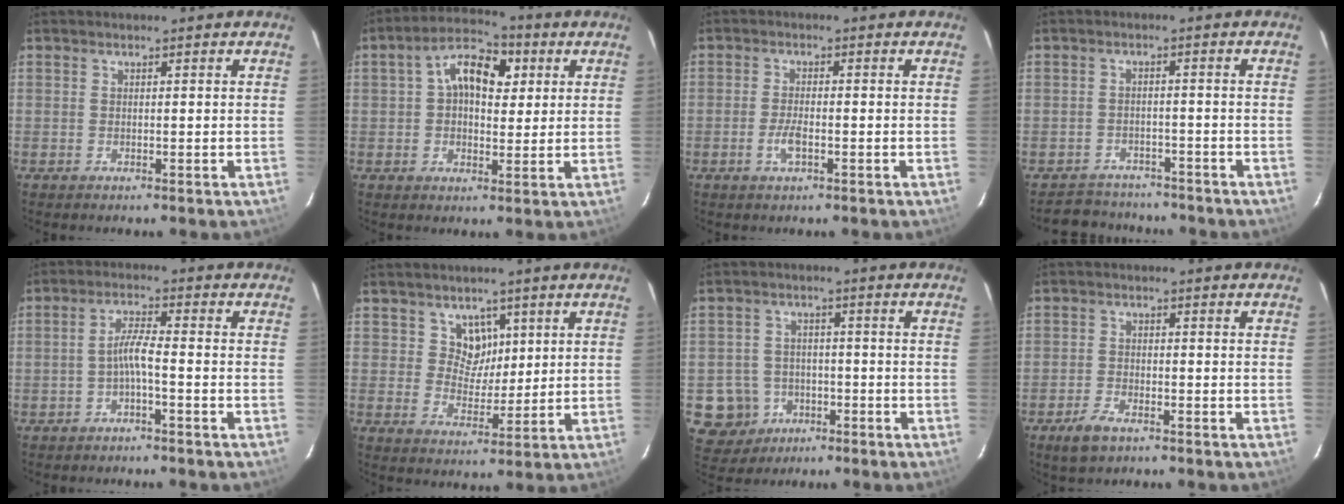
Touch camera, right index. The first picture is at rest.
{"total": 10.2, "force": [2.9, 6.1, 7.6], "torque": [-0.124, 0.033, 0.046]}
{"total": 3.3, "force": [-1.4, 1.0, 2.9], "torque": [-0.064, -0.002, -0.027]}
{"total": 8.3, "force": [-7.3, 3.7, 1.2], "torque": [-0.035, 0.016, -0.098]}
{"total": 3.4, "force": [-1.7, -0.1, 2.9], "torque": [-0.066, 0.009, -0.032]}
{"total": 5.3, "force": [2.5, 4.4, 1.3], "torque": [-0.016, -0.003, 0.048]}
{"total": 8.3, "force": [-3.2, 7.6, 1.0], "torque": [-0.048, 0.024, -0.040]}
{"total": 4.5, "force": [-3.2, 2.0, 2.6], "torque": [-0.069, -0.006, -0.059]}